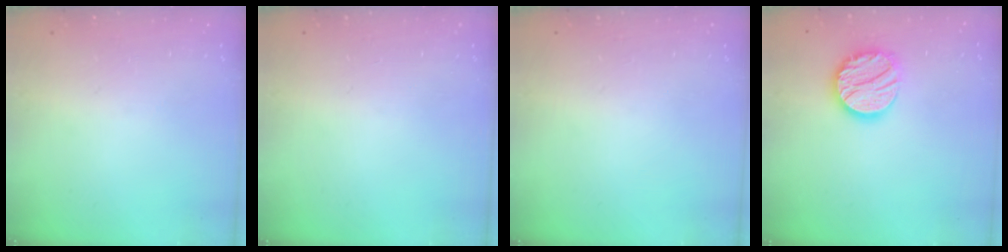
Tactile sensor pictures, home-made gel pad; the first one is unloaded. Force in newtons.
{"total": 0.0}
{"total": 0.0}
{"total": 15.2, "press": 15.1, "slide": 1.1}